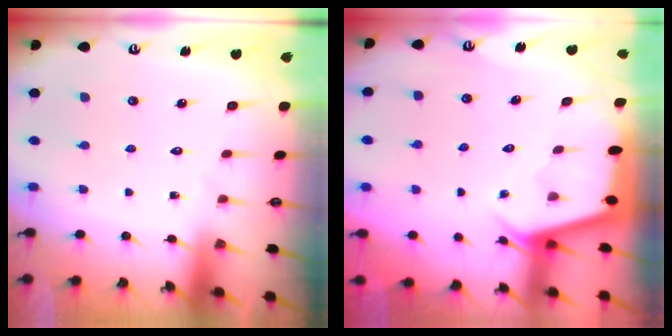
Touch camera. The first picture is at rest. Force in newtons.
{"total": 2.8, "press": 2.8, "slide": 0.4}